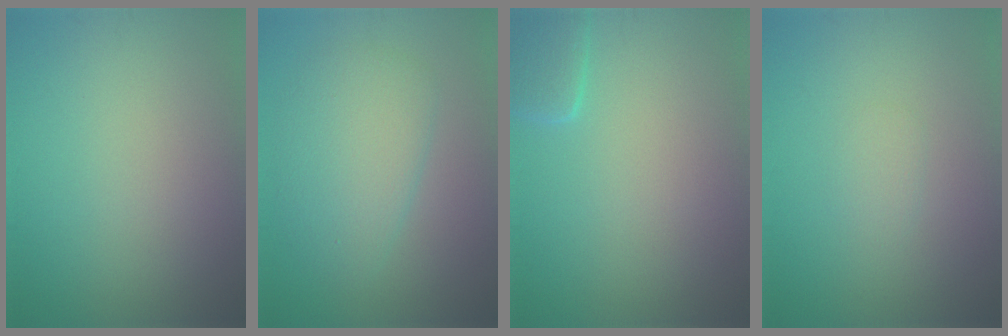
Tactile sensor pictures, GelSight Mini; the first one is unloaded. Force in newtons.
{"total": 4.5, "press": 4.4, "slide": 0.2}
{"total": 2.3, "press": 2.3, "slide": 0.2}
{"total": 0.8, "press": 0.8, "slide": 0.1}